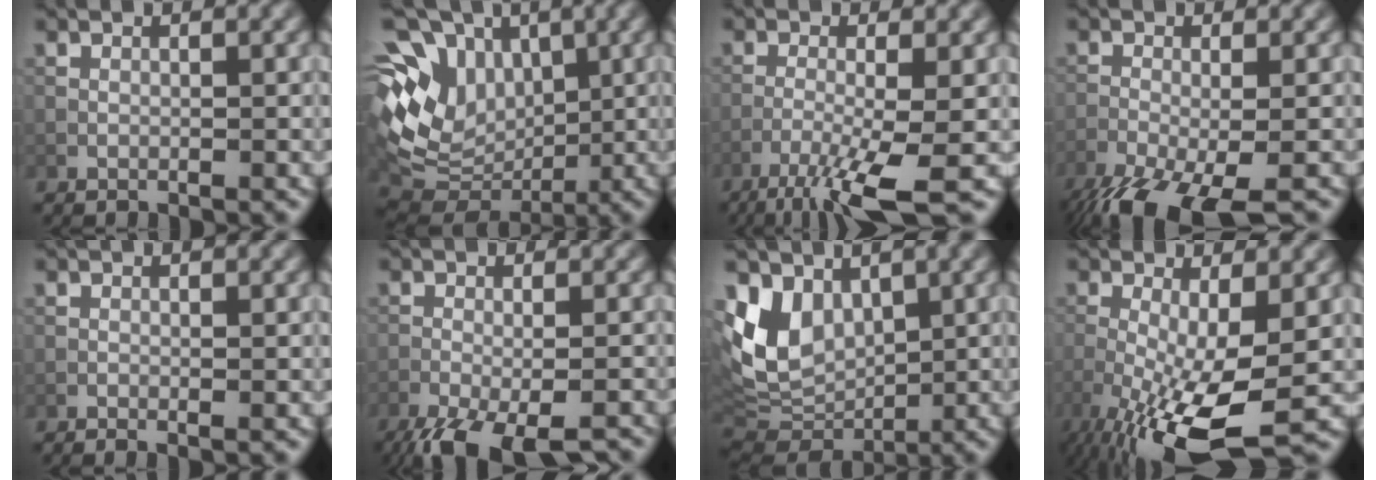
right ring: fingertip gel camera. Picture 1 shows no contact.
{"total": 11.2, "force": [2.4, 8.1, 7.3], "torque": [-0.144, 0.016, 0.052]}
{"total": 6.4, "force": [-3.4, 0.8, 5.4], "torque": [-0.095, -0.004, -0.075]}
{"total": 8.5, "force": [-5.9, 2.5, 5.6], "torque": [-0.119, -0.043, -0.097]}
{"total": 0.0}
{"total": 9.2, "force": [-7.2, 2.7, 5.1], "torque": [-0.096, -0.029, -0.104]}
{"total": 8.4, "force": [2.9, 6.0, 5.2], "torque": [-0.109, -0.019, 0.063]}
{"total": 10.4, "force": [-4.3, 2.7, 9.1], "torque": [-0.194, -0.028, -0.072]}